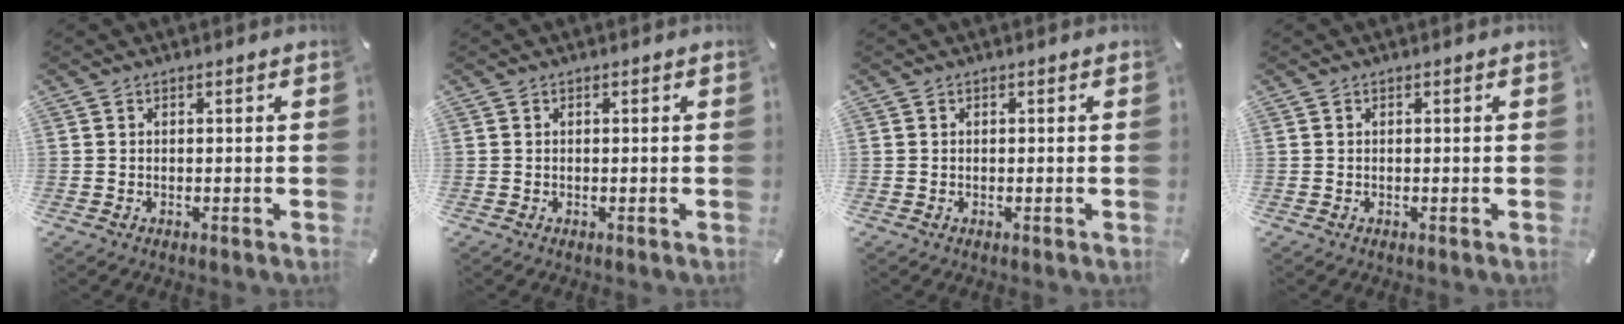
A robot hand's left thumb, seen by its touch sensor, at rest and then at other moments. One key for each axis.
{"total": 0.0}
{"total": 0.0}
{"total": 0.0}